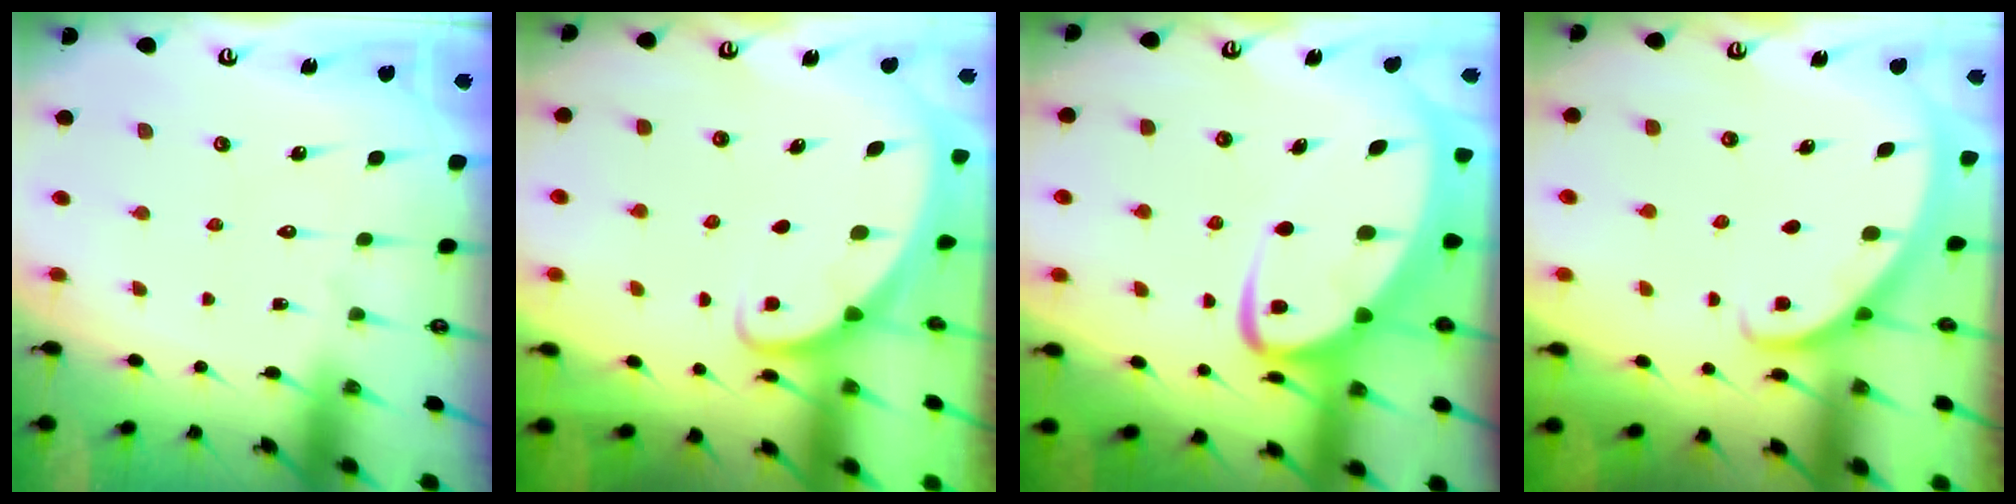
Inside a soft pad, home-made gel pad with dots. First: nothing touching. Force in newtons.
{"total": 1.8, "press": 1.7, "slide": 0.1}
{"total": 8.3, "press": 8.3, "slide": 0.9}
{"total": 2.3, "press": 2.3, "slide": 0.2}